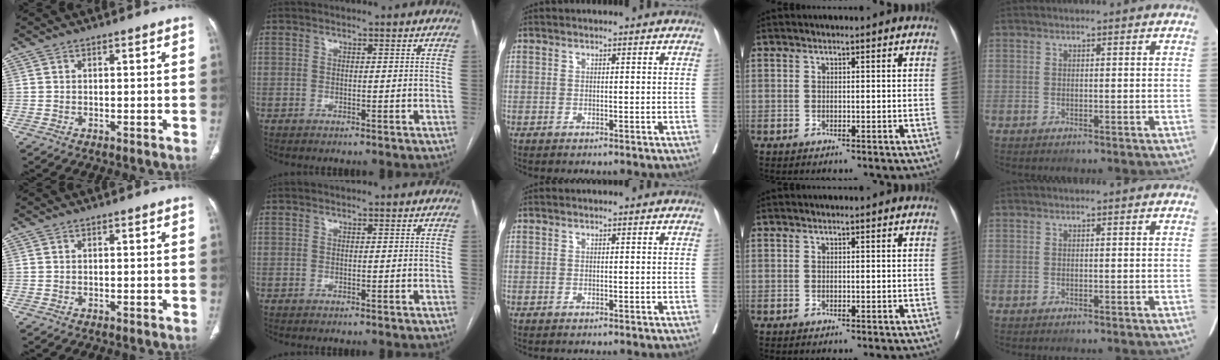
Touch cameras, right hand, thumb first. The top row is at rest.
{}